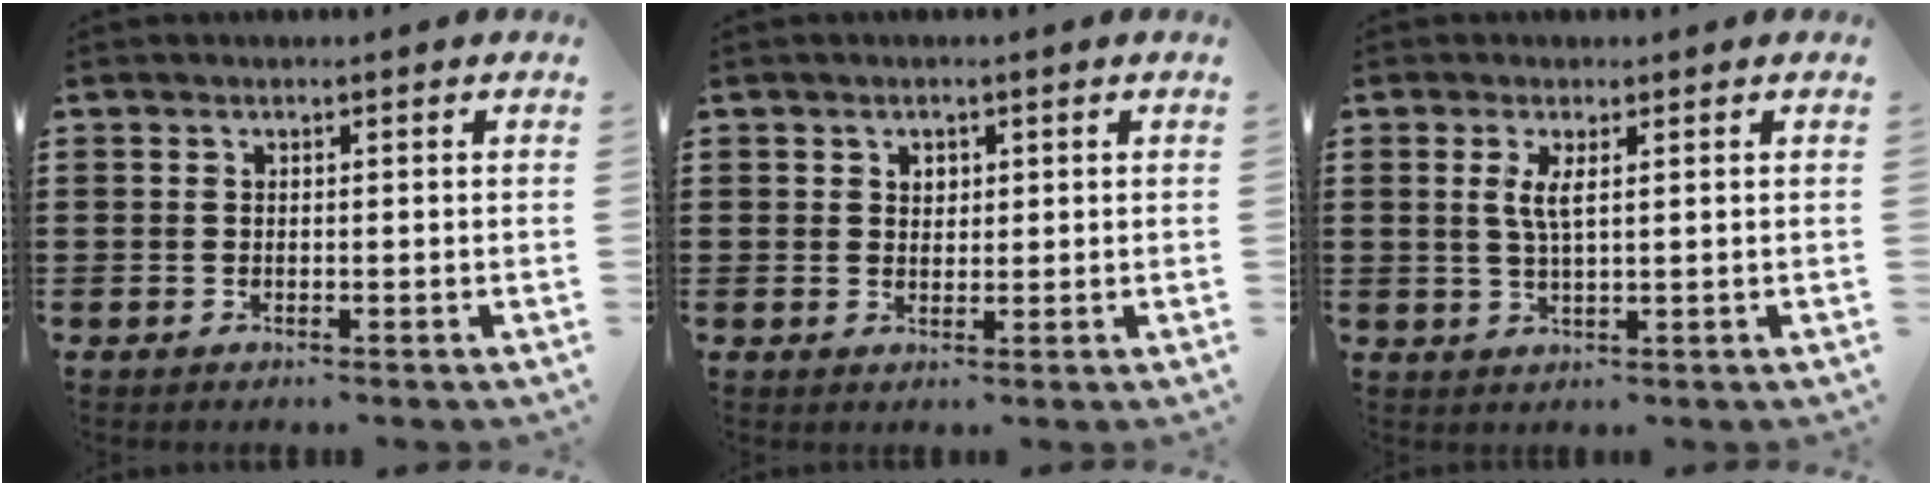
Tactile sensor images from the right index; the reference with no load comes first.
{"total": 1.5, "force": [0.9, 1.1, 0.5], "torque": [-0.013, 0.006, 0.016]}
{"total": 3.0, "force": [0.8, 0.5, 2.8], "torque": [-0.059, 0.001, 0.012]}